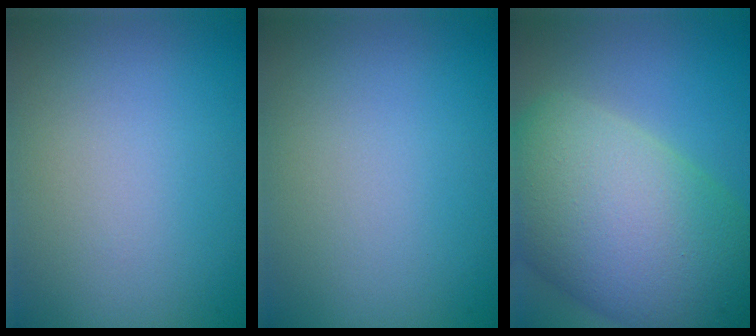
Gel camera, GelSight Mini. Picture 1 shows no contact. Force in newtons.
{"total": 0.0}
{"total": 14.5, "press": 14.5, "slide": 0.7}